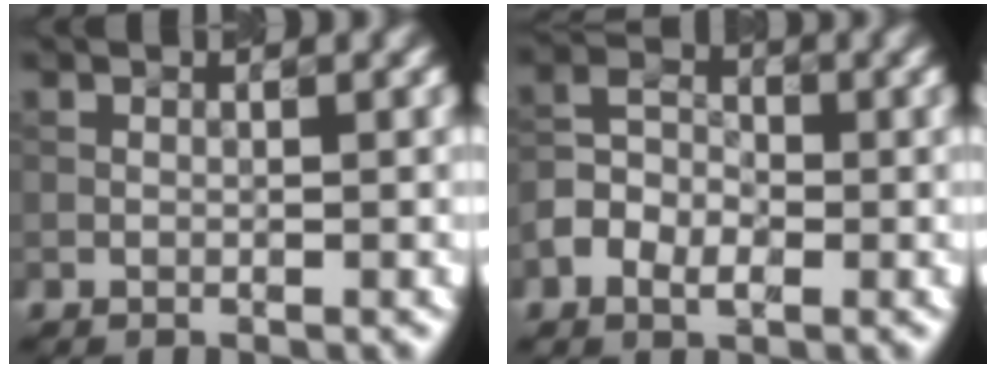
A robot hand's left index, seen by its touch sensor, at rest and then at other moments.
{"total": 4.0, "force": [-1.5, 2.7, 2.5], "torque": [-0.052, 0.006, -0.035]}